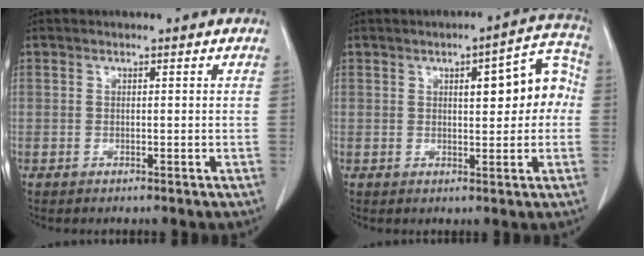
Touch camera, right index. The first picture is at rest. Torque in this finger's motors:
{"motor_torque": [0.78, 0.32, 0.21, 0.03]}